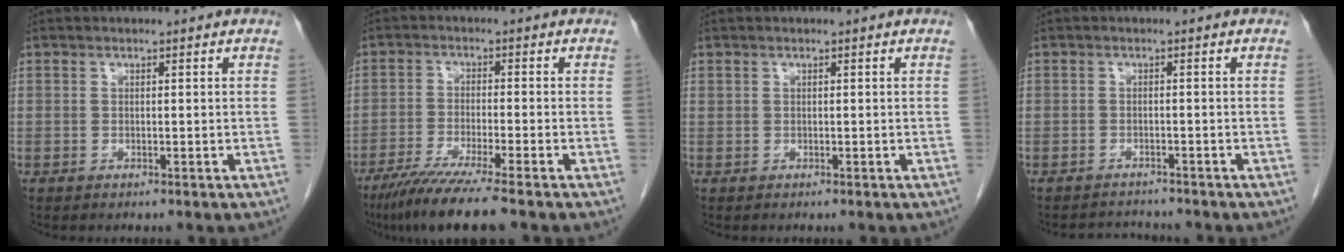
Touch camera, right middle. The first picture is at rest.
{"total": 8.9, "force": [-6.8, -0.8, 5.8], "torque": [-0.096, -0.029, -0.114]}
{"total": 0.0}
{"total": 2.7, "force": [-2.6, 0.4, -0.5], "torque": [0.004, -0.012, -0.040]}